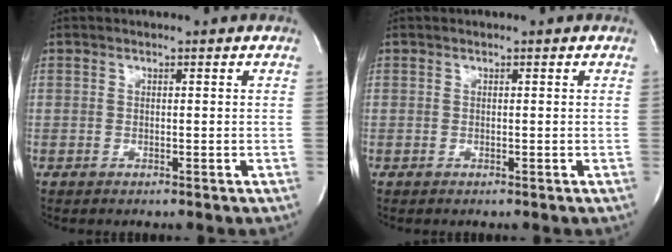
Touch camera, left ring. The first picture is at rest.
{"total": 0.0}